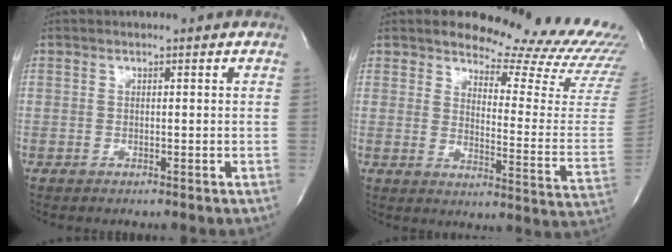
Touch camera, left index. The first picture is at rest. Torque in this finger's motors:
{"motor_torque": [1.10, -1.04, 0.14, 0.02]}